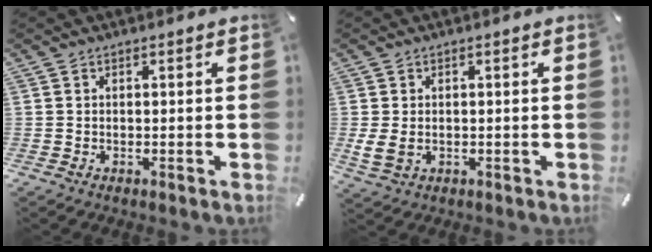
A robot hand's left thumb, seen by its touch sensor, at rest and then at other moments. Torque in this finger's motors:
{"motor_torque": [0.09, 0.10, 0.49, 0.07, 0.07]}